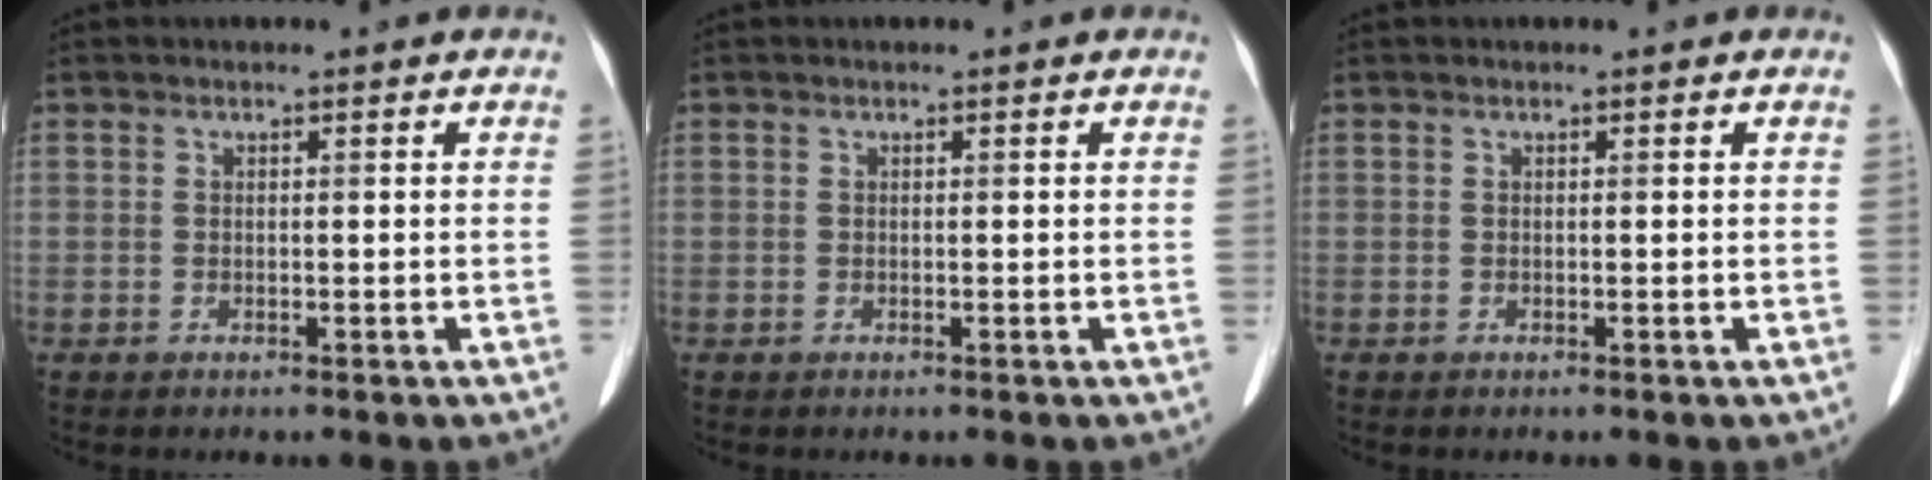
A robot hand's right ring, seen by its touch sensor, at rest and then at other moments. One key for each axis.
{"total": 0.0}
{"total": 0.0}